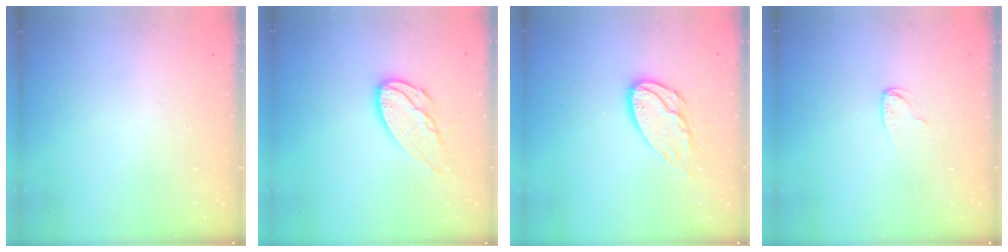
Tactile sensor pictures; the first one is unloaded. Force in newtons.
{"total": 10.3, "press": 10.3, "slide": 0.4}
{"total": 10.3, "press": 10.3, "slide": 0.4}
{"total": 3.5, "press": 3.5, "slide": 0.3}